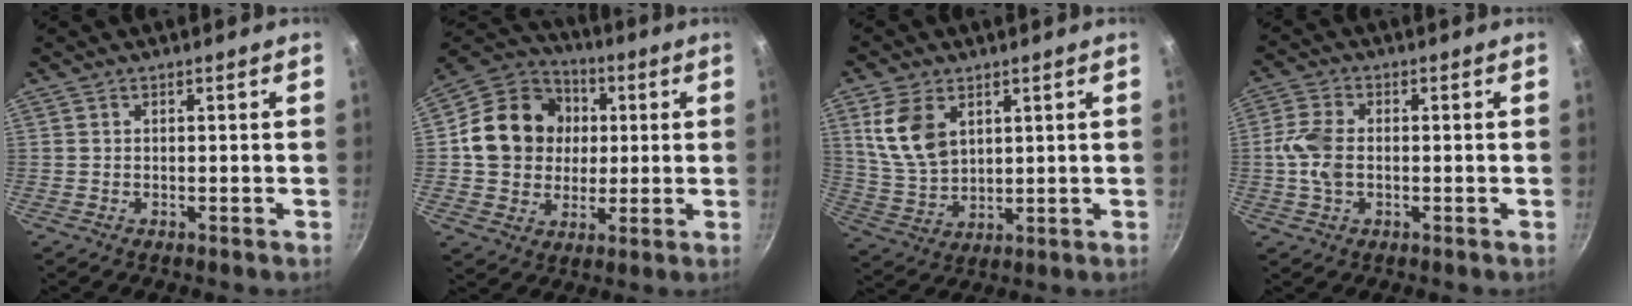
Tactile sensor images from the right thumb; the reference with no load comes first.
{"total": 16.9, "force": [1.8, 14.8, 8.0], "torque": [-0.115, 0.022, 0.027]}
{"total": 10.6, "force": [4.1, 6.8, 7.1], "torque": [-0.125, -0.023, 0.093]}
{"total": 6.8, "force": [-0.5, 4.3, 5.2], "torque": [-0.110, 0.013, -0.016]}